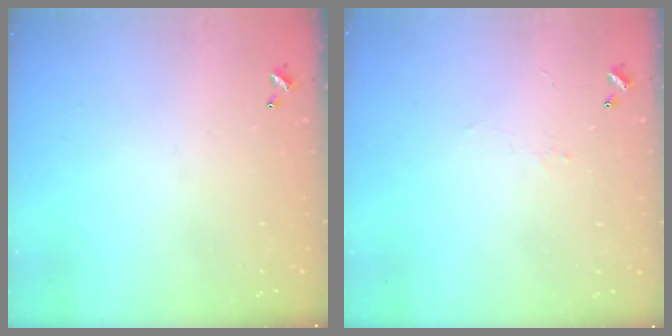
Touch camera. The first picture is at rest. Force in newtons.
{"total": 2.0, "press": 1.9, "slide": 0.7}